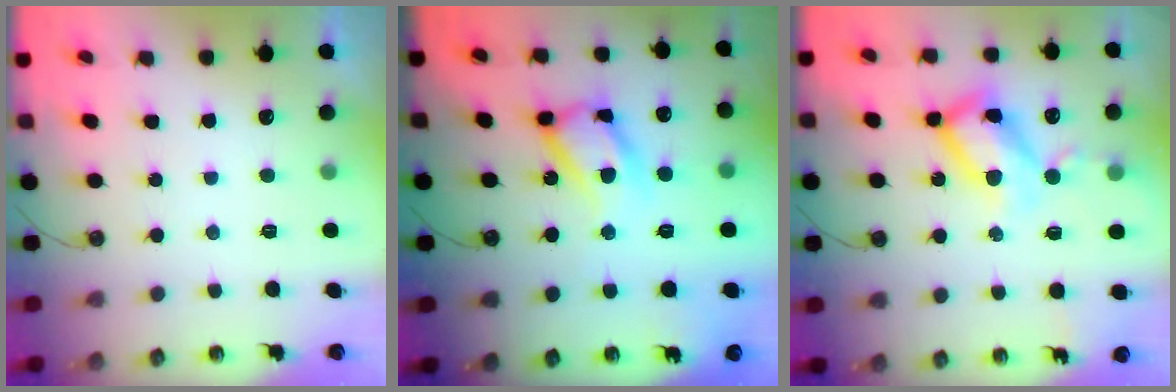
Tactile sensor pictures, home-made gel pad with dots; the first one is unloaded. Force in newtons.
{"total": 16.7, "press": 16.5, "slide": 2.3}
{"total": 18.6, "press": 18.5, "slide": 1.5}